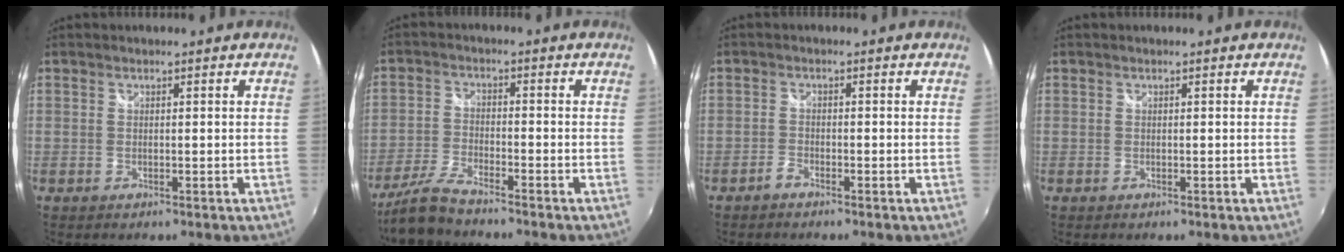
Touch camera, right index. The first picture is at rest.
{"total": 6.7, "force": [-5.7, 0.7, 3.4], "torque": [-0.085, -0.006, -0.115]}
{"total": 1.3, "force": [-1.2, 0.1, 0.6], "torque": [-0.017, 0.003, -0.027]}
{"total": 0.0}